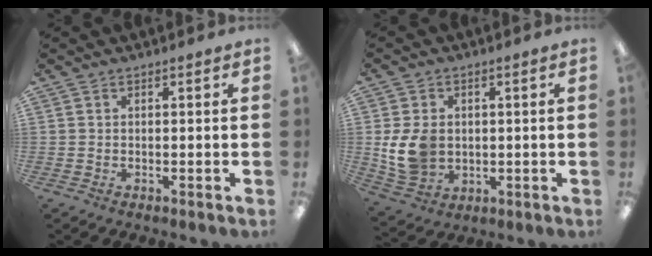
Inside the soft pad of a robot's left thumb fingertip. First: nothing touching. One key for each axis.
{"total": 9.4, "fx": 0.2, "fy": 7.6, "fz": 5.6, "tx": -0.128, "ty": 0.004, "tz": 0.004}